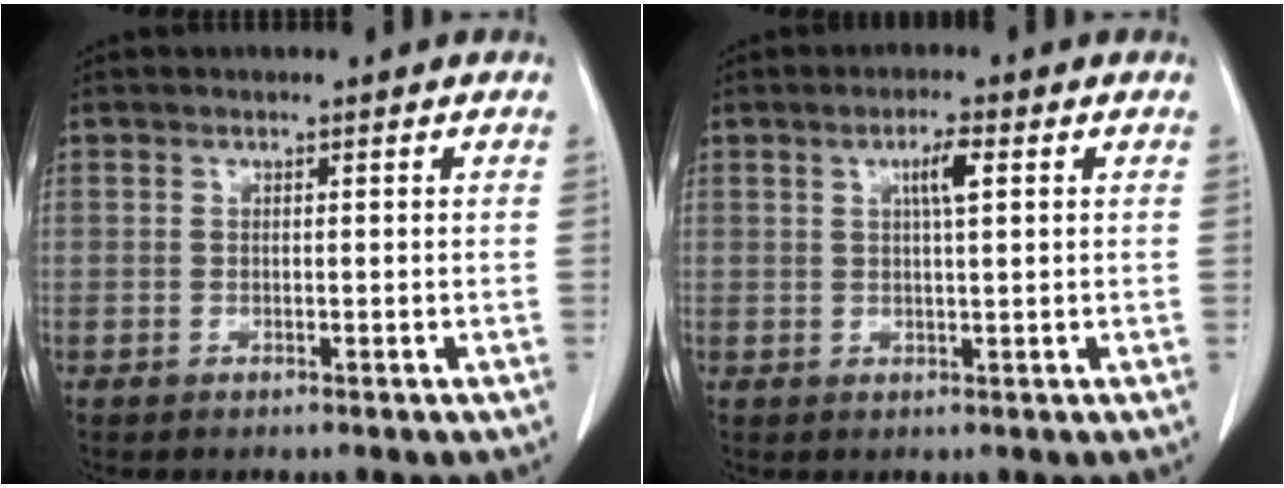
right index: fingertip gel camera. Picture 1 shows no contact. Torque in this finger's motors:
{"motor_torque": [0.39, 0.21, 0.05, 0.04]}